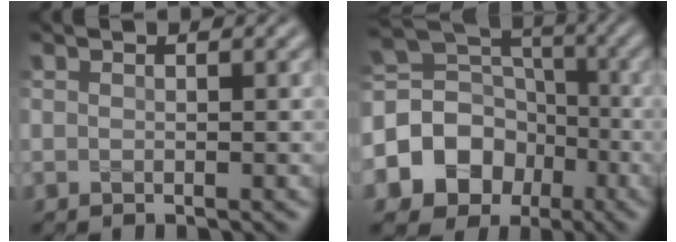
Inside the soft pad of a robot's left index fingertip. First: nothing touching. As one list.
[{"total": 10.1, "force": [-3.4, 8.7, 3.8], "torque": [-0.079, 0.009, -0.083]}]